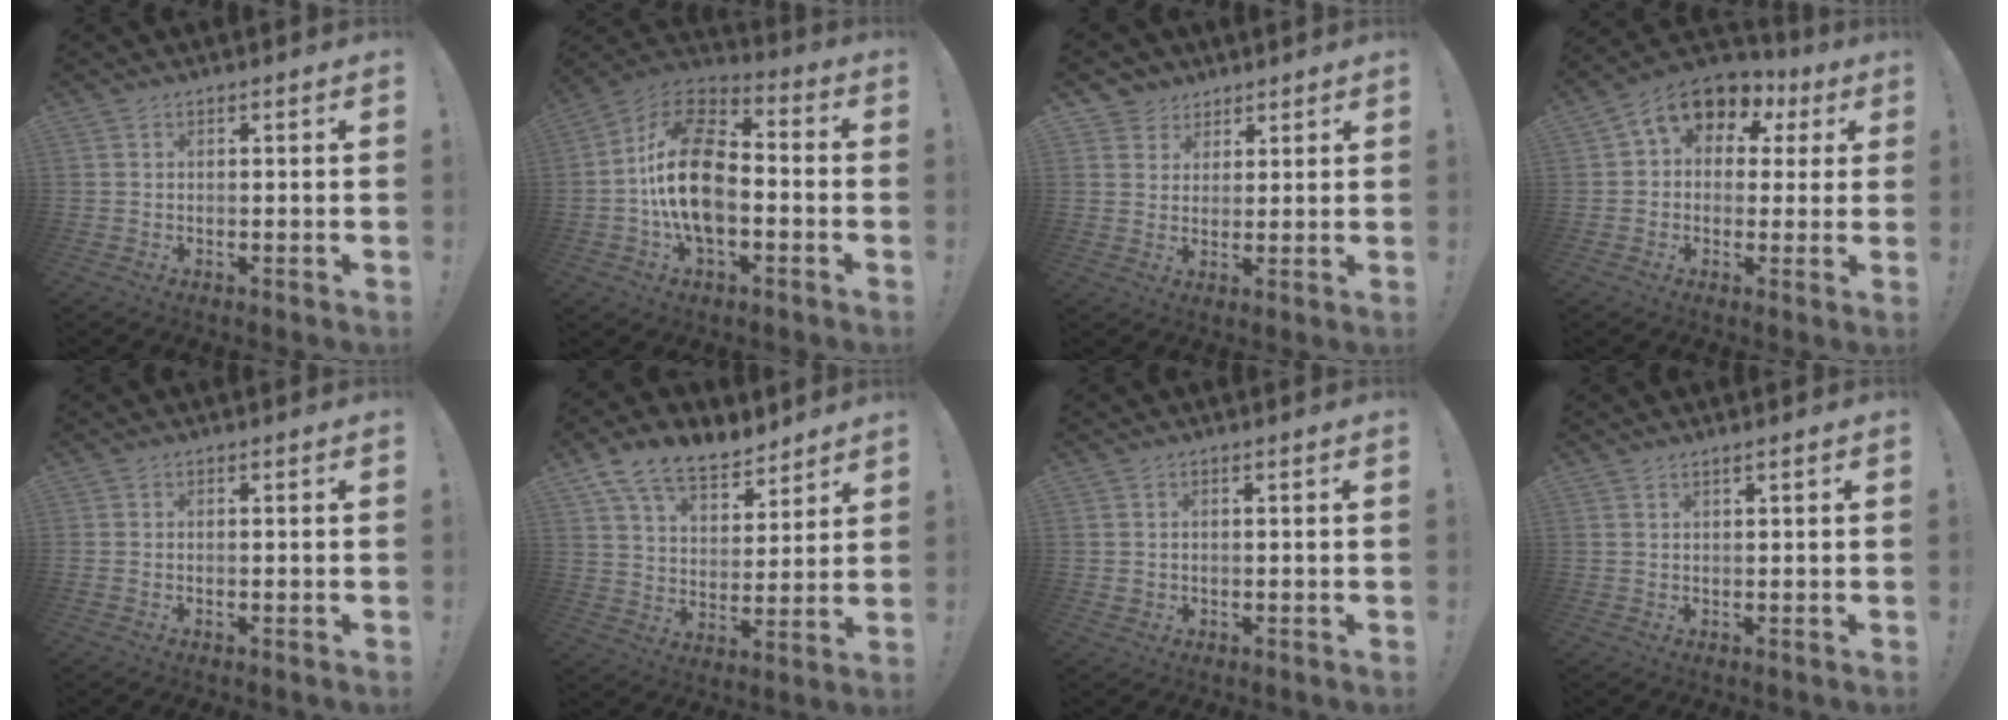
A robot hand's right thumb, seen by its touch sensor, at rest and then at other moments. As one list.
[{"total": 20.5, "force": [-2.3, 12.5, 16.0], "torque": [-0.293, 0.031, -0.035]}, {"total": 5.1, "force": [2.9, 4.2, 0.0], "torque": [0.000, -0.021, 0.057]}, {"total": 10.7, "force": [4.9, 7.8, 5.5], "torque": [-0.087, -0.022, 0.095]}, {"total": 0.5, "force": [-0.3, 0.0, 0.4], "torque": [-0.011, 0.000, -0.005]}, {"total": 12.8, "force": [9.5, 6.8, 5.4], "torque": [-0.092, -0.061, 0.178]}, {"total": 1.4, "force": [0.1, 1.3, 0.4], "torque": [-0.004, 0.003, 0.001]}, {"total": 1.2, "force": [0.8, -0.1, 0.9], "torque": [-0.023, 0.001, 0.015]}]